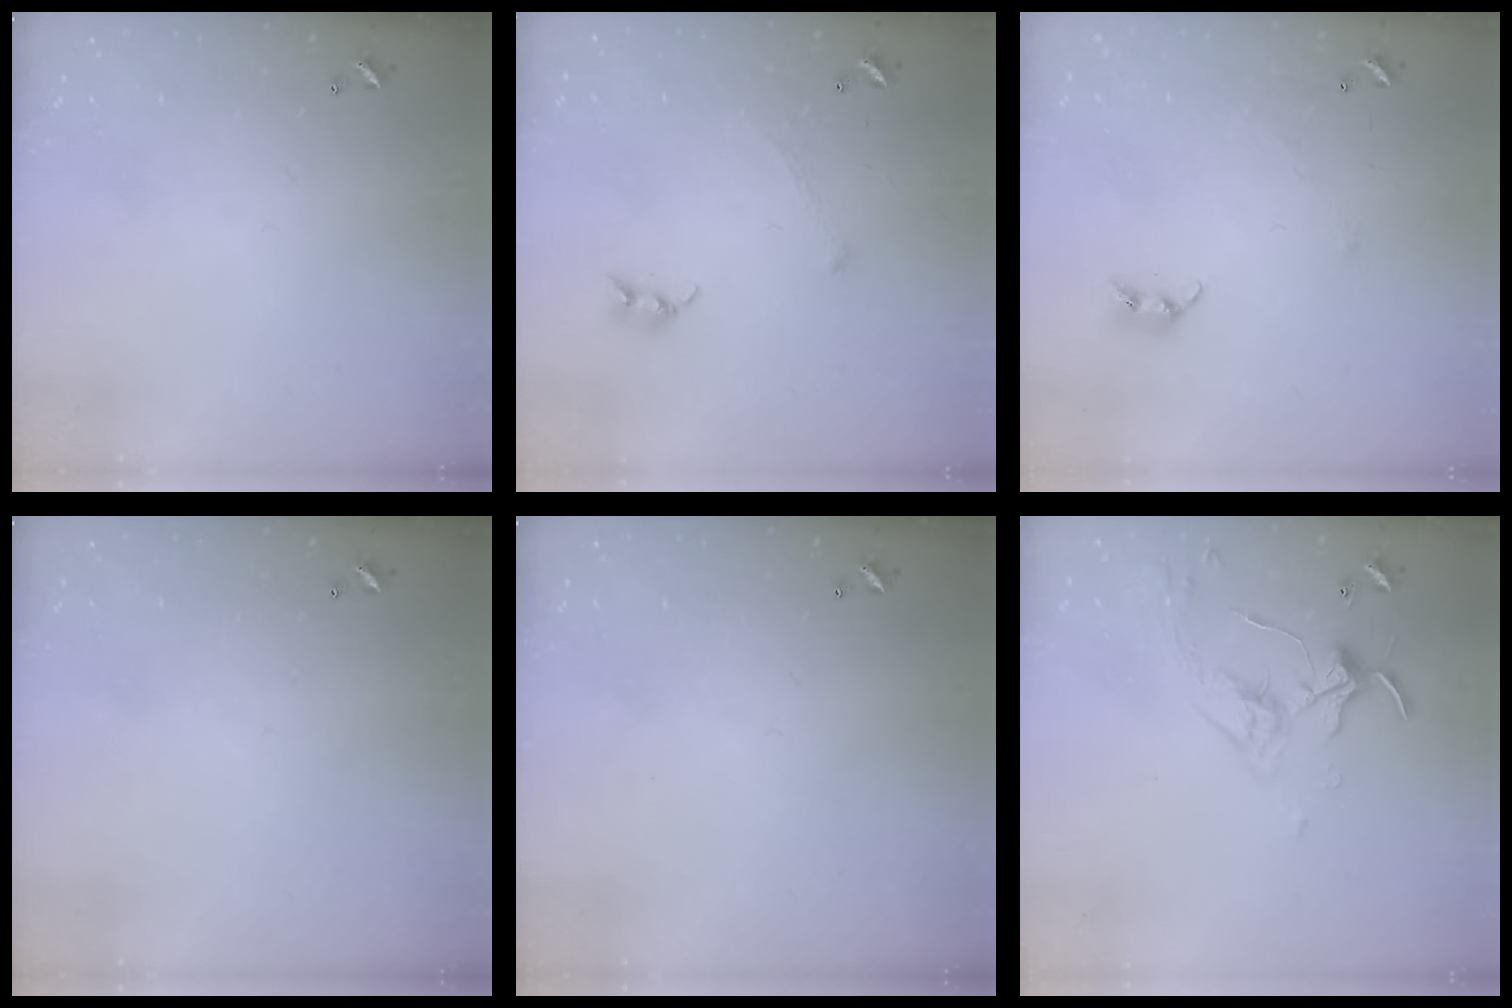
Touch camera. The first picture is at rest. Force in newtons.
{"total": 0.6, "press": 0.6, "slide": 0.3}
{"total": 4.8, "press": 4.8, "slide": 0.8}
{"total": 0.0}
{"total": 0.0}
{"total": 3.3, "press": 3.2, "slide": 0.7}